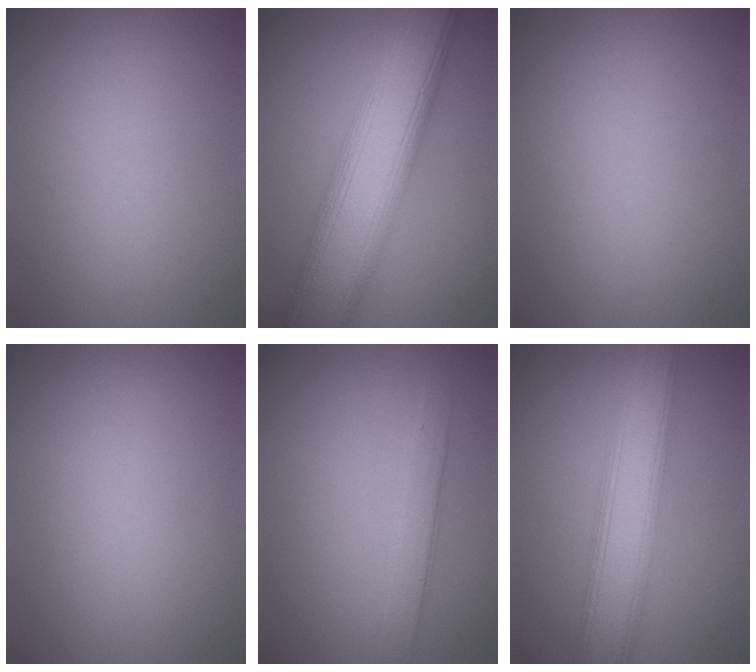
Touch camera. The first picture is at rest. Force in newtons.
{"total": 12.1, "press": 12.1, "slide": 0.5}
{"total": 0.0}
{"total": 0.0}
{"total": 2.5, "press": 2.5, "slide": 0.1}
{"total": 7.2, "press": 7.2, "slide": 0.2}